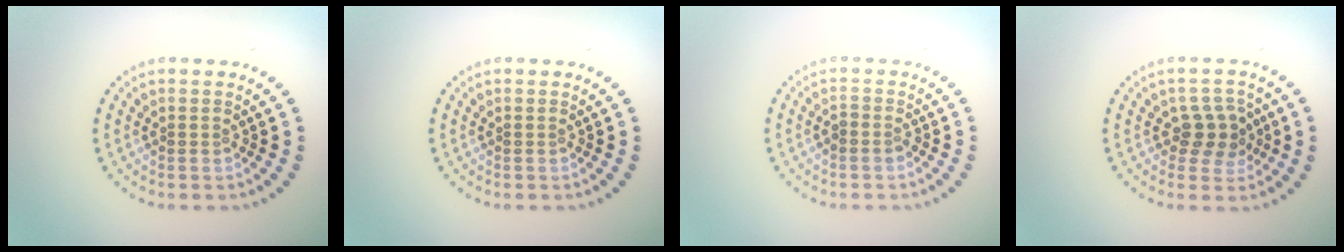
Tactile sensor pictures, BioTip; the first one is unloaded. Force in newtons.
{"total": 0.0}
{"total": 1.0, "press": 0.9, "slide": 0.5}
{"total": 3.0, "press": 2.8, "slide": 1.0}